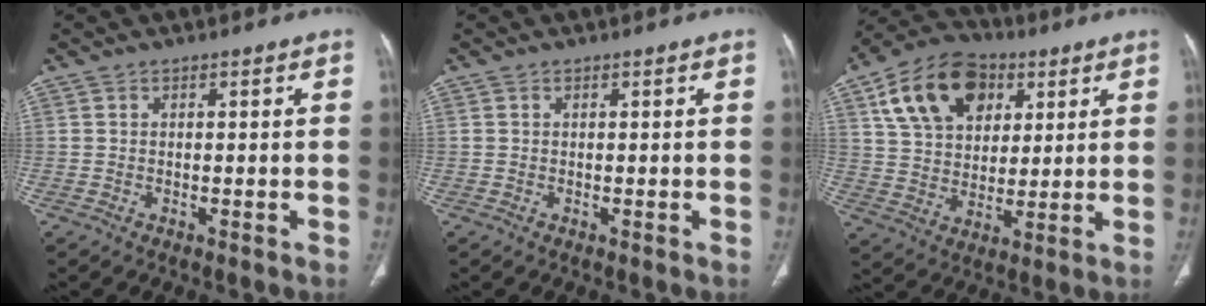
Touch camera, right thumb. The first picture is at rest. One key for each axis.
{"total": 0.0}
{"total": 17.5, "fx": 7.2, "fy": 11.9, "fz": 10.6, "tx": -0.163, "ty": -0.004, "tz": 0.125}